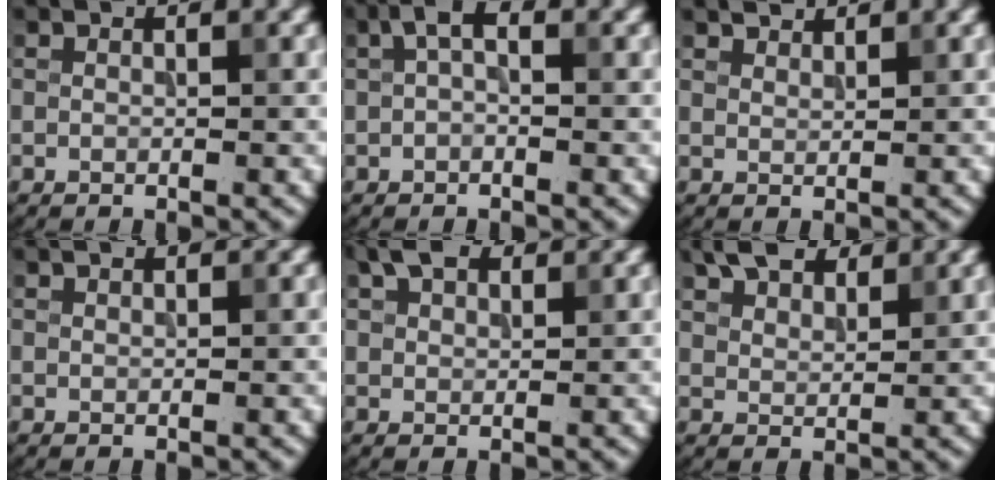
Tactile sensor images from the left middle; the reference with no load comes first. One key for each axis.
{"total": 2.0, "fx": 0.3, "fy": 1.0, "fz": 1.7, "tx": -0.033, "ty": 0.010, "tz": -0.001}
{"total": 1.8, "fx": 1.7, "fy": 0.5, "fz": 0.3, "tx": -0.009, "ty": -0.003, "tz": 0.035}
{"total": 0.5, "fx": 0.5, "fy": 0.1, "fz": 0.1, "tx": 0.001, "ty": 0.001, "tz": 0.010}
{"total": 3.4, "fx": 2.1, "fy": 2.0, "fz": 1.8, "tx": -0.039, "ty": 0.011, "tz": 0.037}
{"total": 4.5, "fx": 3.3, "fy": 2.2, "fz": 2.0, "tx": -0.043, "ty": 0.011, "tz": 0.062}